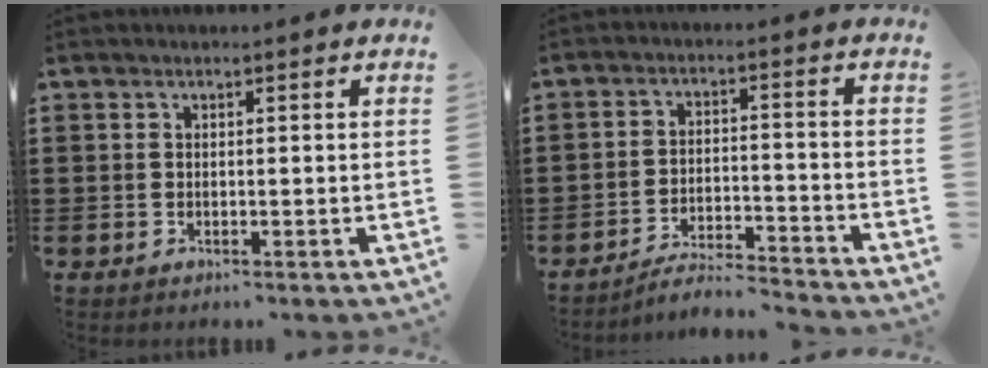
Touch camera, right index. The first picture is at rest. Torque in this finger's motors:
{"motor_torque": [-0.52, 1.61, -0.66, -0.21]}